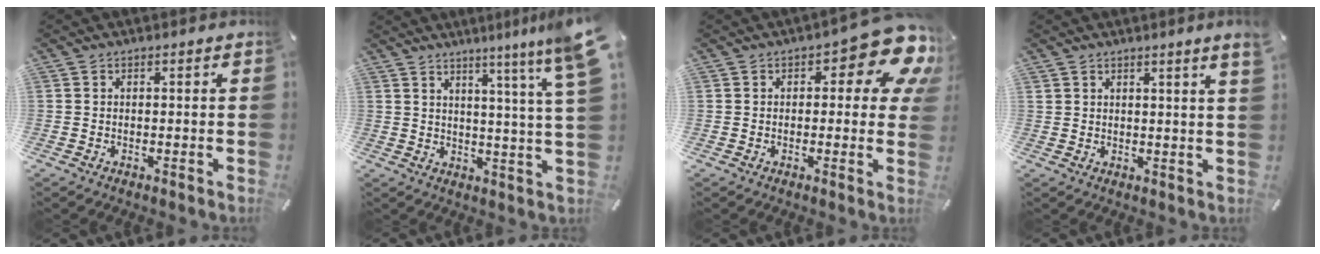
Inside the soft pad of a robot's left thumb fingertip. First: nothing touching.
{"total": 10.5, "force": [6.4, -0.9, 8.3], "torque": [-0.132, -0.043, 0.097]}
{"total": 12.2, "force": [5.5, 5.3, 9.5], "torque": [-0.113, -0.039, 0.090]}
{"total": 2.7, "force": [1.8, -0.2, 2.0], "torque": [-0.031, -0.008, 0.031]}